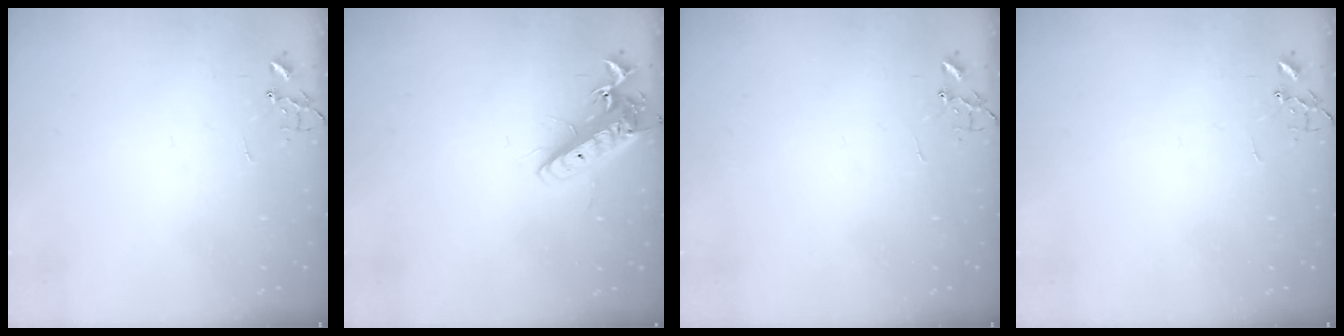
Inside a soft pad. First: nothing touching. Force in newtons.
{"total": 14.0, "press": 13.7, "slide": 2.6}
{"total": 0.0}
{"total": 0.0}